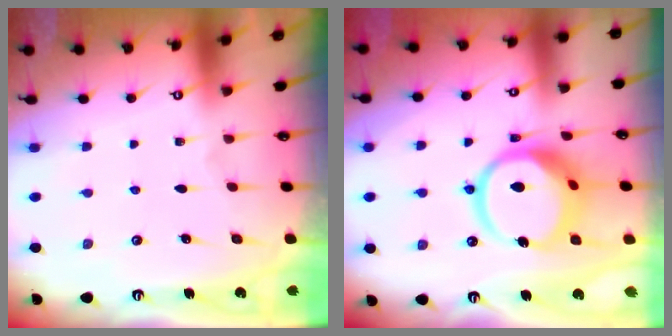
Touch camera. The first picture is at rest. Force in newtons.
{"total": 15.1, "press": 15.0, "slide": 1.7}